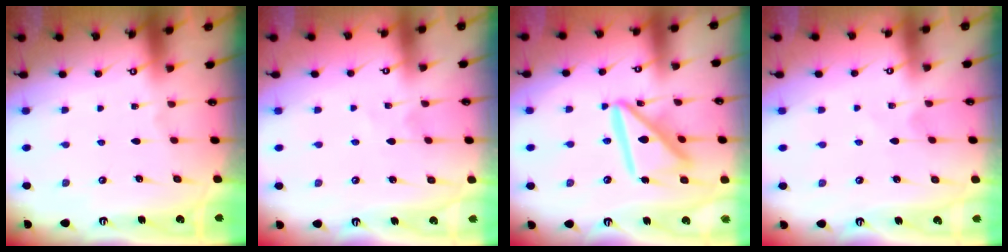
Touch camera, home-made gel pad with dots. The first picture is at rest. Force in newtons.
{"total": 2.2, "press": 2.2, "slide": 0.3}
{"total": 17.0, "press": 16.9, "slide": 1.7}
{"total": 0.9, "press": 0.8, "slide": 0.1}